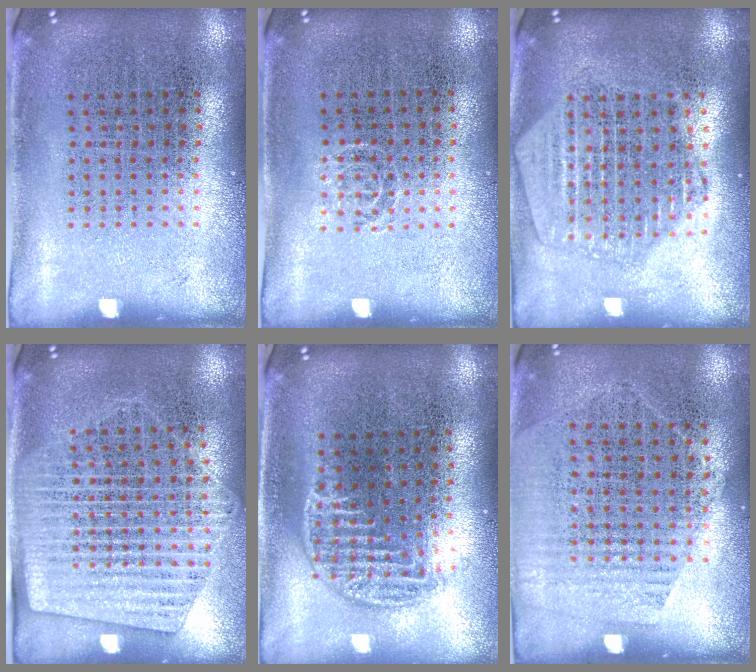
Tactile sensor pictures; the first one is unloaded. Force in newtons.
{"total": 0.5, "press": 0.4, "slide": 0.3}
{"total": 2.0, "press": 1.9, "slide": 0.8}
{"total": 1.7, "press": 1.5, "slide": 0.8}
{"total": 1.1, "press": 1.0, "slide": 0.5}
{"total": 1.2, "press": 1.0, "slide": 0.7}